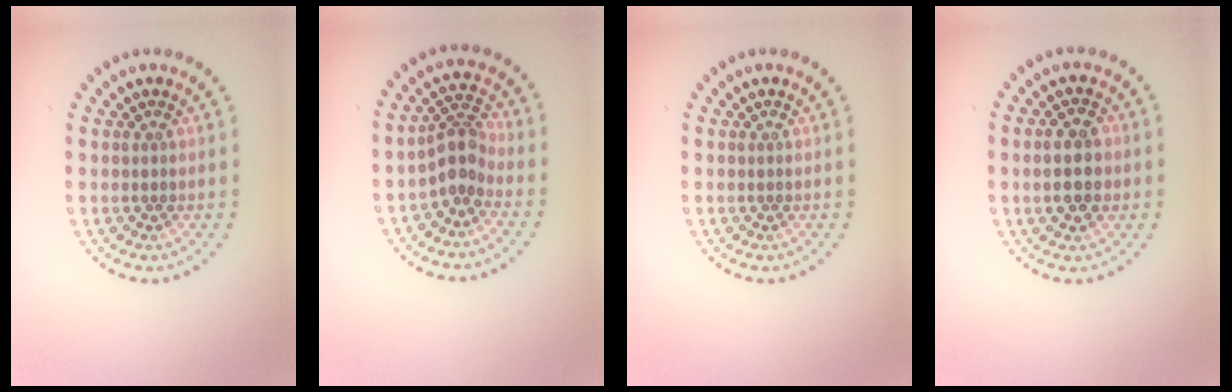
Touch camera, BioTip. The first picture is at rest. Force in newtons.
{"total": 2.7, "press": 2.0, "slide": 1.8}
{"total": 0.0}
{"total": 3.3, "press": 3.3, "slide": 0.2}